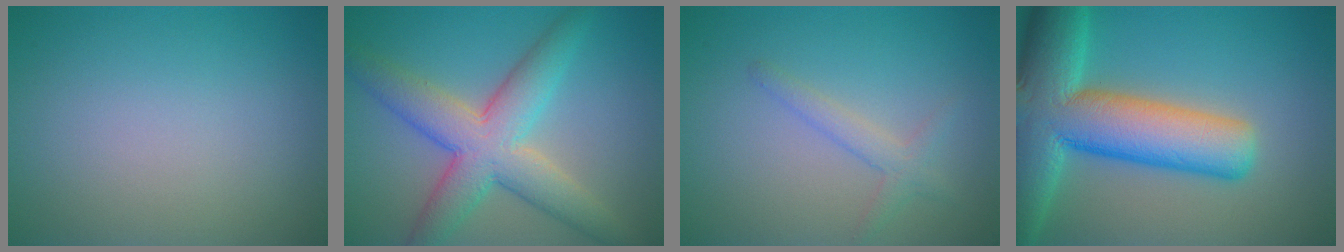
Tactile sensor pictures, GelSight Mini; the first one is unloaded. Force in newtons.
{"total": 7.5, "press": 7.5, "slide": 0.3}
{"total": 1.9, "press": 1.9, "slide": 0.1}
{"total": 13.1, "press": 13.1, "slide": 0.8}